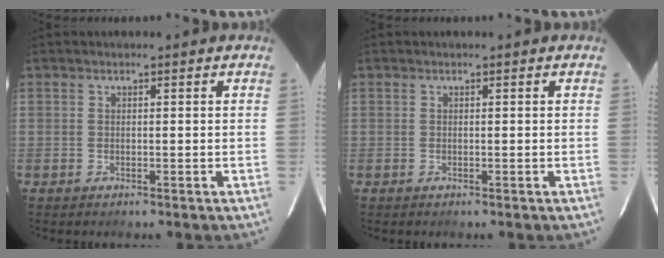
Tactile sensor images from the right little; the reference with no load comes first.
{"total": 0.0}